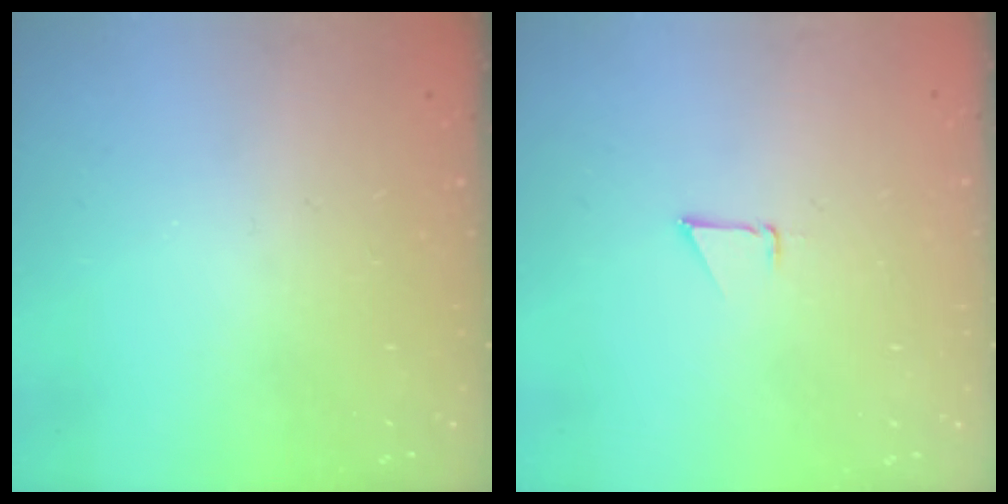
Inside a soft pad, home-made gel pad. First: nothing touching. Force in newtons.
{"total": 0.9, "press": 0.9, "slide": 0.1}